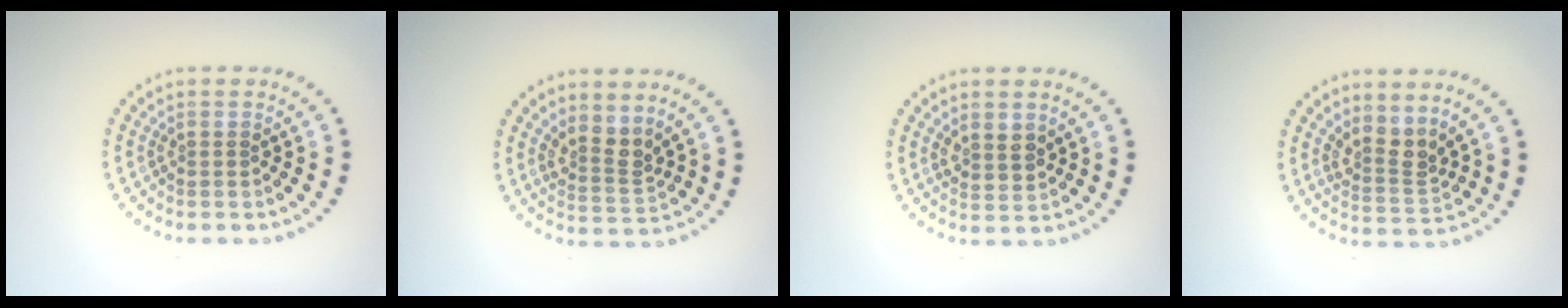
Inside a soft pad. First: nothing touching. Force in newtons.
{"total": 2.6, "press": 1.8, "slide": 1.8}
{"total": 1.7, "press": 1.4, "slide": 0.9}
{"total": 2.5, "press": 1.8, "slide": 1.7}